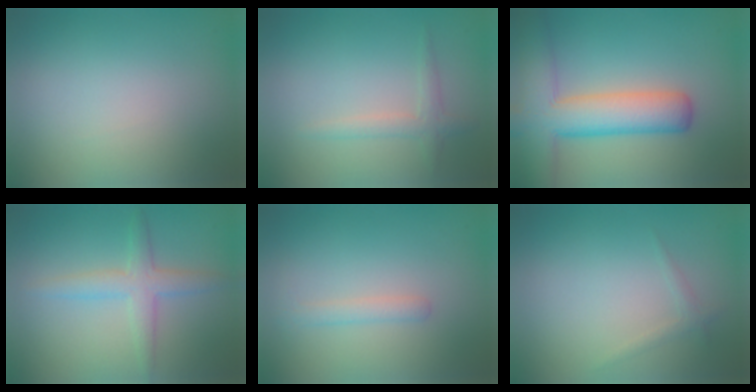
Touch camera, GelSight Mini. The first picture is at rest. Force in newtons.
{"total": 1.7, "press": 1.7, "slide": 0.1}
{"total": 8.8, "press": 8.8, "slide": 0.5}
{"total": 3.0, "press": 3.0, "slide": 0.1}
{"total": 1.4, "press": 1.4, "slide": 0.0}
{"total": 0.9, "press": 0.9, "slide": 0.0}